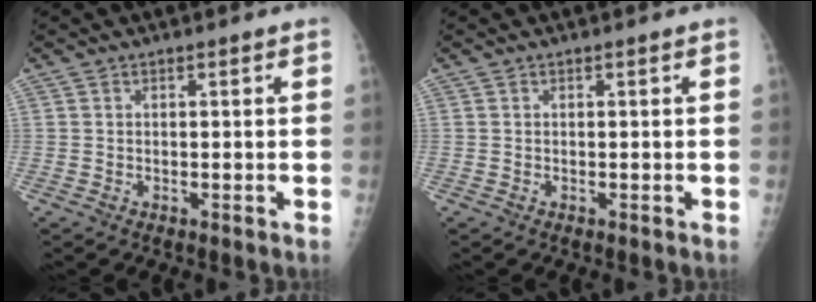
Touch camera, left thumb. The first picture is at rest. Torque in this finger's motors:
{"motor_torque": [0.01, 0.01, -0.10, -0.10, 0.00]}